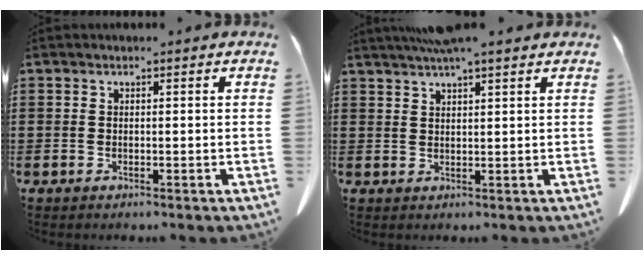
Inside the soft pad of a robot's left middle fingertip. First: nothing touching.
{"total": 3.6, "force": [2.9, 0.2, 2.1], "torque": [-0.048, 0.001, 0.054]}